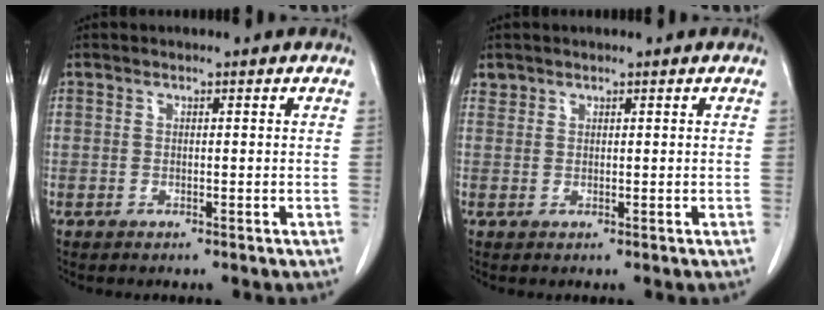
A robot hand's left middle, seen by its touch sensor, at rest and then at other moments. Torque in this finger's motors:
{"motor_torque": [-0.13, -0.05, 0.01, -0.01]}